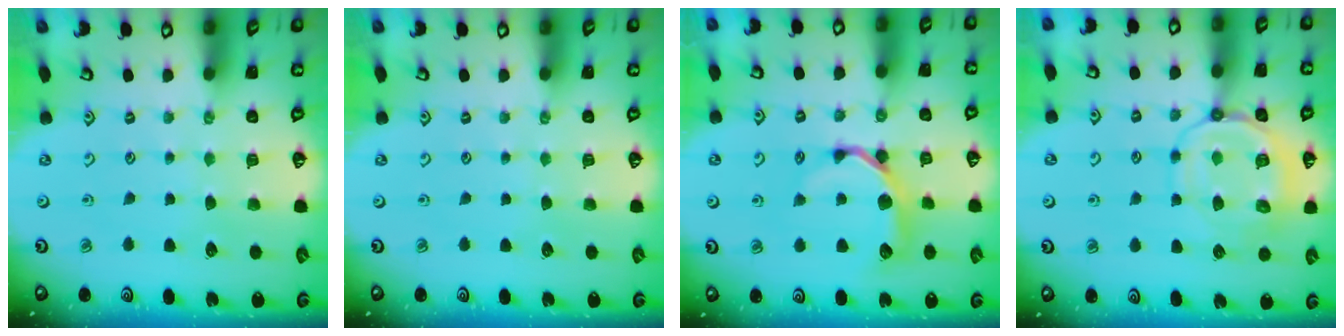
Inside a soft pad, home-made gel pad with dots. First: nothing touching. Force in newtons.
{"total": 0.0}
{"total": 9.2, "press": 9.1, "slide": 0.9}
{"total": 11.3, "press": 11.2, "slide": 1.2}